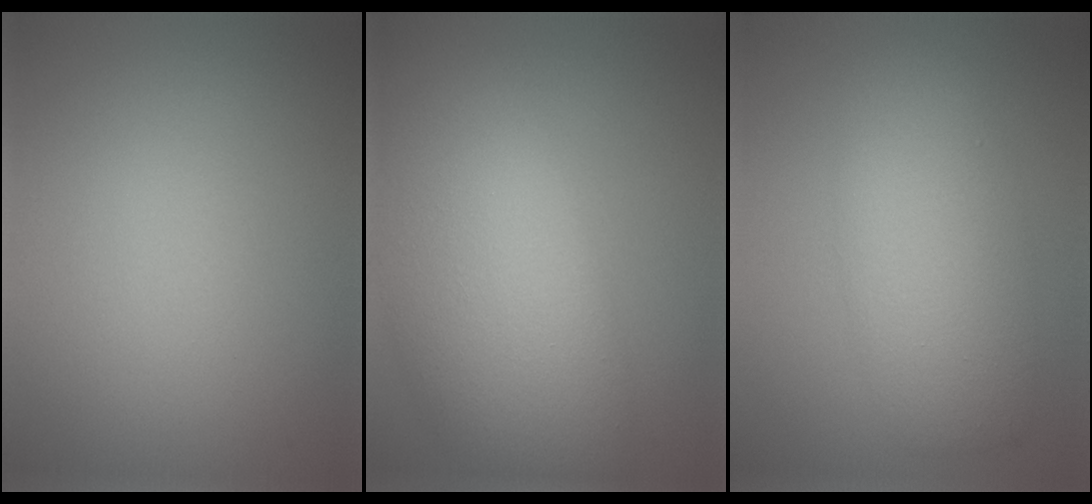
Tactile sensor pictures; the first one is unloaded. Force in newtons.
{"total": 11.0, "press": 10.9, "slide": 0.9}
{"total": 5.8, "press": 5.8, "slide": 0.1}